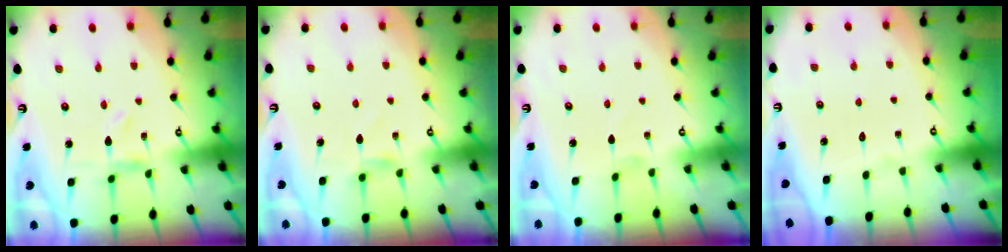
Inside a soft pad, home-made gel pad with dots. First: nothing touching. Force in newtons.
{"total": 3.0, "press": 3.0, "slide": 0.4}
{"total": 1.0, "press": 1.0, "slide": 0.1}
{"total": 1.6, "press": 1.6, "slide": 0.1}